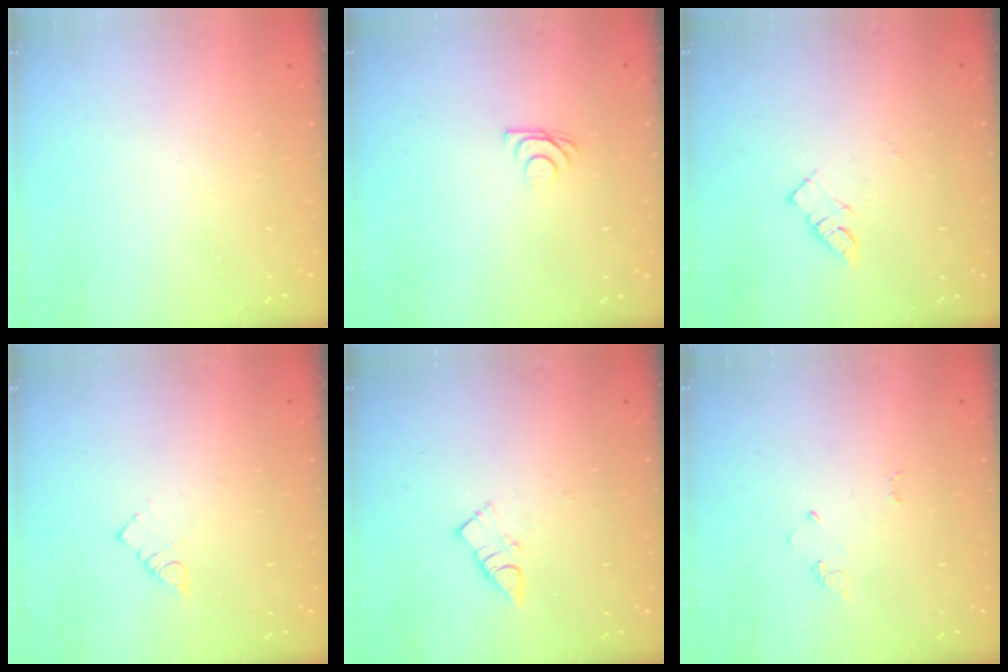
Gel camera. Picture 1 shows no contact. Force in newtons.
{"total": 6.1, "press": 6.0, "slide": 0.8}
{"total": 5.5, "press": 5.4, "slide": 0.5}
{"total": 3.1, "press": 3.1, "slide": 0.3}
{"total": 5.9, "press": 5.9, "slide": 0.1}
{"total": 2.6, "press": 2.6, "slide": 0.4}